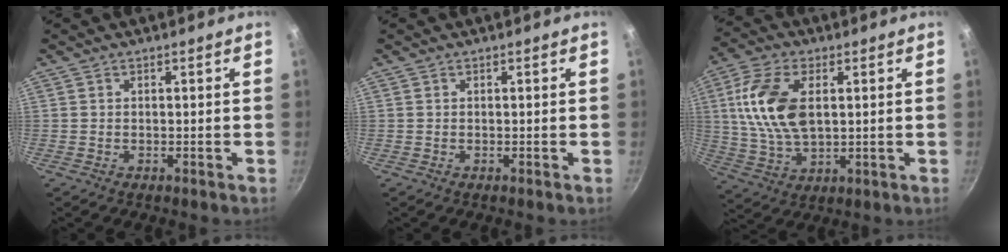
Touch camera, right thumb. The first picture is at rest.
{"total": 0.0}
{"total": 14.3, "force": [2.7, 8.1, 11.5], "torque": [-0.218, -0.003, 0.052]}